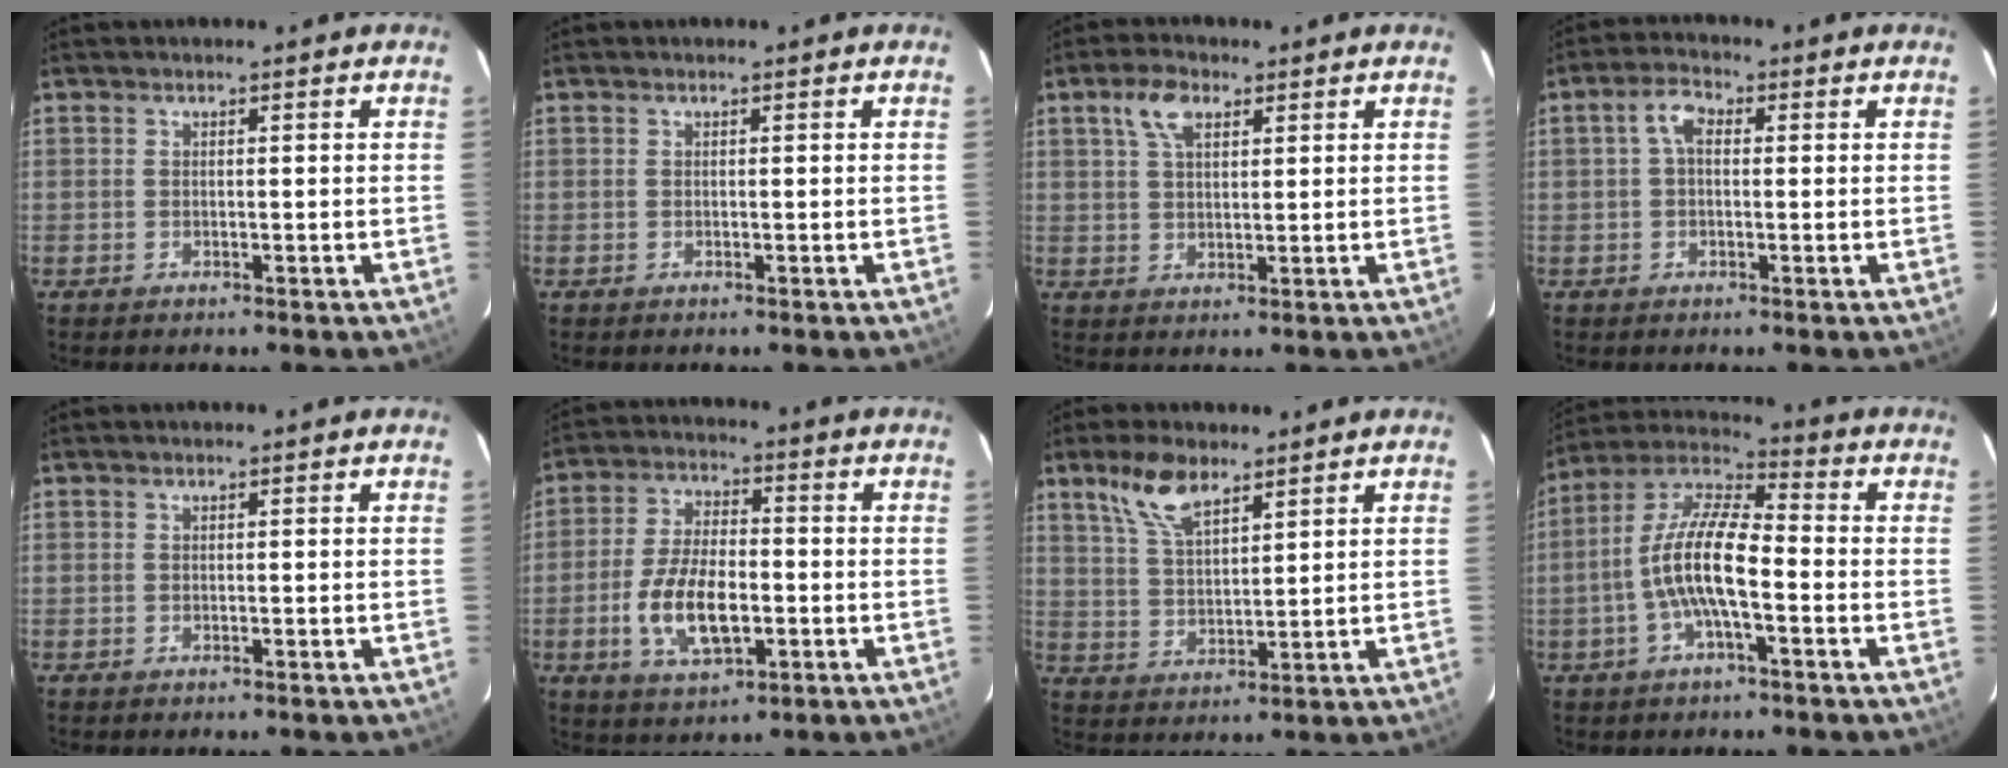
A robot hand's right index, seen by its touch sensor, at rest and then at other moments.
{"total": 0.0}
{"total": 5.4, "force": [2.7, 2.8, 3.7], "torque": [-0.071, 0.015, 0.051]}
{"total": 3.8, "force": [0.5, 2.2, 3.0], "torque": [-0.058, 0.016, 0.010]}
{"total": 0.0}
{"total": 11.9, "force": [-3.1, 5.5, 10.1], "torque": [-0.207, -0.003, -0.051]}
{"total": 8.4, "force": [5.7, 3.2, 5.2], "torque": [-0.102, 0.012, 0.118]}
{"total": 12.0, "force": [-3.0, 3.3, 11.1], "torque": [-0.227, 0.008, -0.062]}